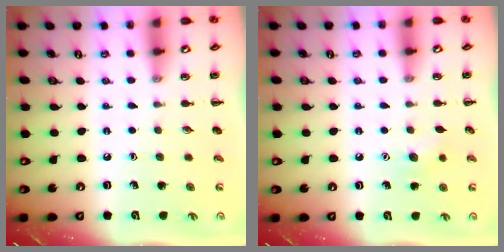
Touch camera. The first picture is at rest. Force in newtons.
{"total": 6.5, "press": 6.3, "slide": 1.6}